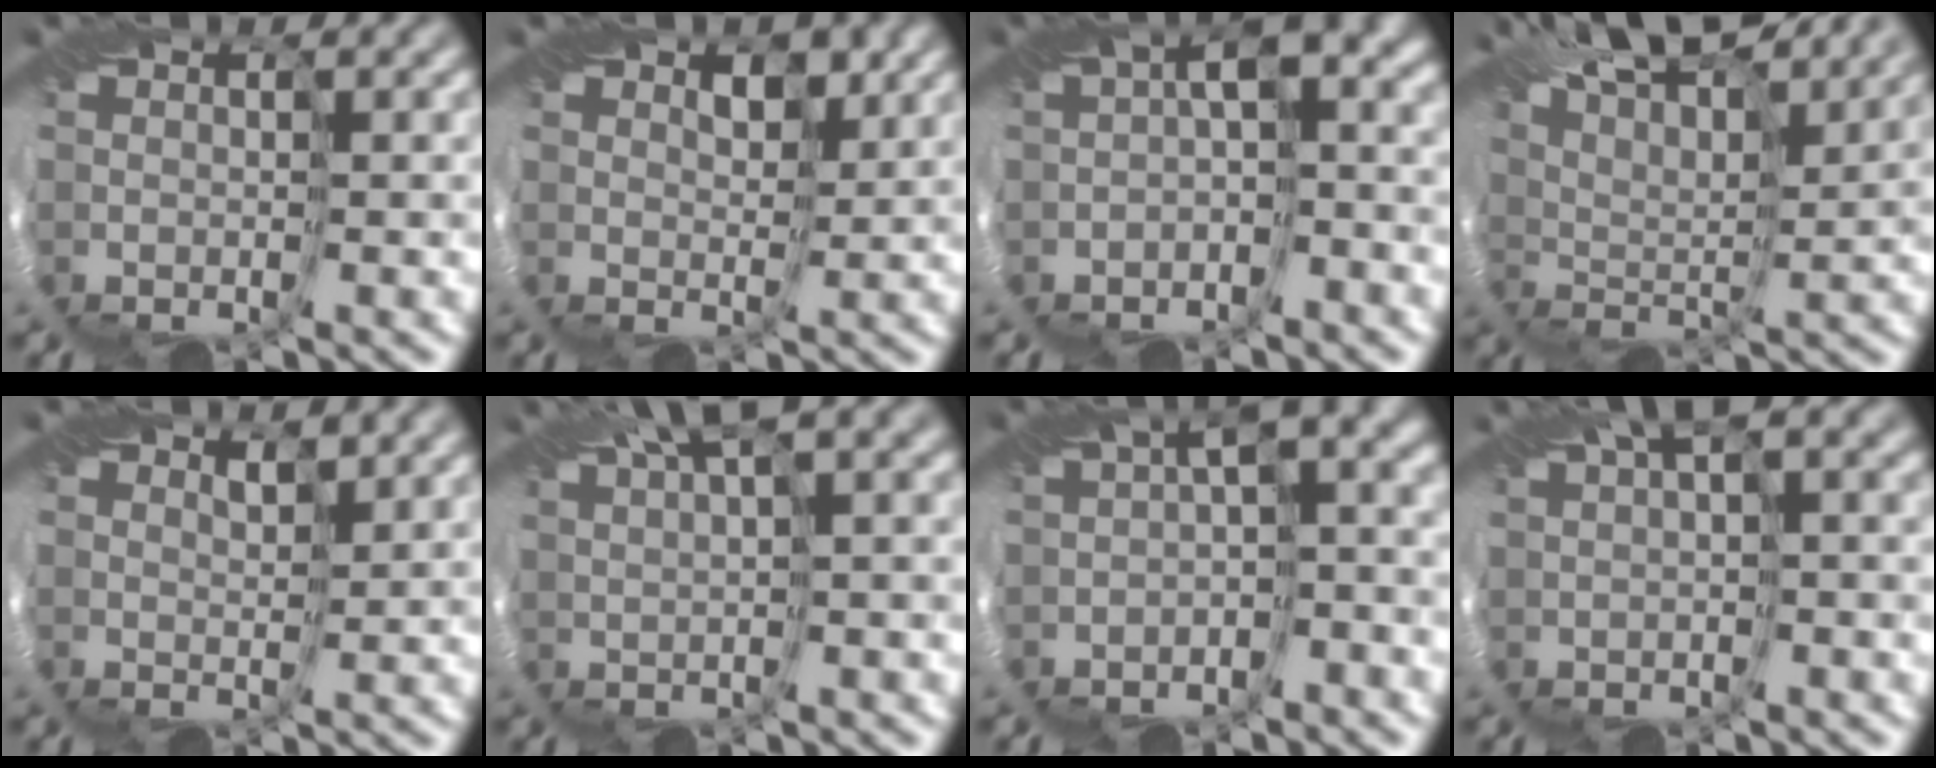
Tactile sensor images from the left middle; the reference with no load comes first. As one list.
[{"total": 1.8, "force": [1.2, 1.1, 0.7], "torque": [-0.014, -0.004, 0.021]}, {"total": 5.2, "force": [-0.2, 2.2, 4.7], "torque": [-0.073, 0.018, -0.017]}, {"total": 11.4, "force": [9.1, 2.7, 6.4], "torque": [-0.125, 0.020, 0.119]}, {"total": 1.1, "force": [1.0, 0.2, 0.2], "torque": [-0.005, -0.003, 0.022]}, {"total": 5.6, "force": [3.4, 0.8, 4.4], "torque": [-0.080, 0.021, 0.065]}, {"total": 6.8, "force": [0.5, 2.9, 6.2], "torque": [-0.085, 0.008, 0.000]}, {"total": 3.7, "force": [1.7, 0.6, 3.3], "torque": [-0.058, 0.017, 0.036]}]